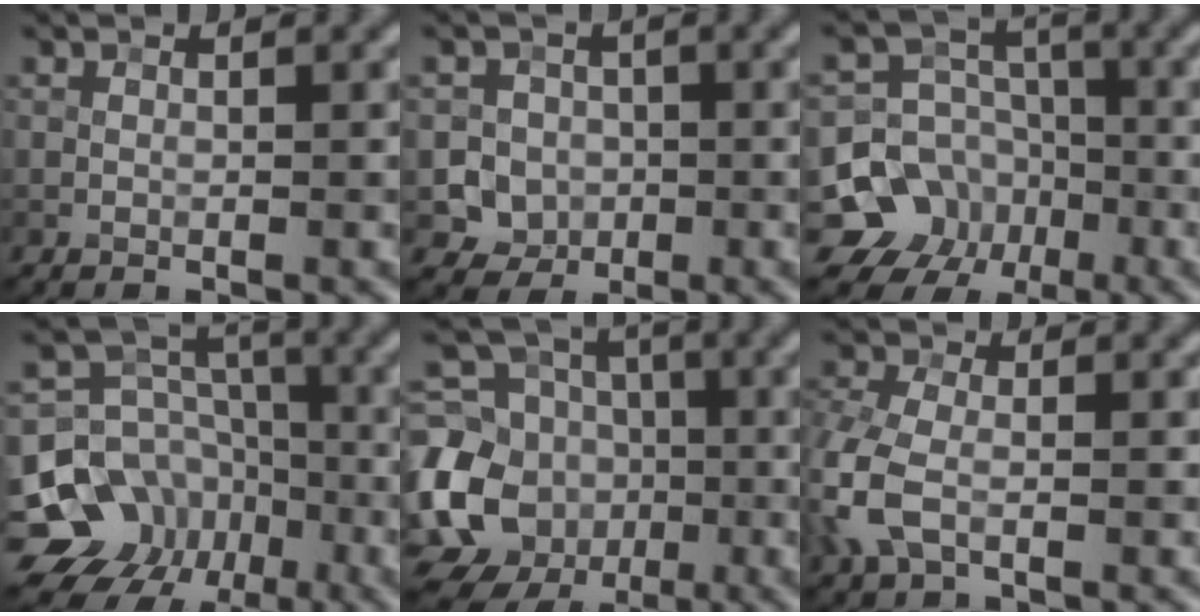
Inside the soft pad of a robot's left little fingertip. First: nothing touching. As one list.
[{"total": 3.0, "force": [-0.6, 2.9, 0.6], "torque": [0.004, -0.001, -0.023]}, {"total": 10.4, "force": [-4.4, 9.3, 2.0], "torque": [-0.028, -0.015, -0.101]}, {"total": 10.0, "force": [-4.9, 8.1, 3.2], "torque": [-0.054, 0.009, -0.090]}, {"total": 13.1, "force": [-3.5, 11.5, 5.2], "torque": [-0.144, 0.004, -0.066]}, {"total": 4.7, "force": [-1.0, 2.8, 3.5], "torque": [-0.102, 0.004, -0.029]}]